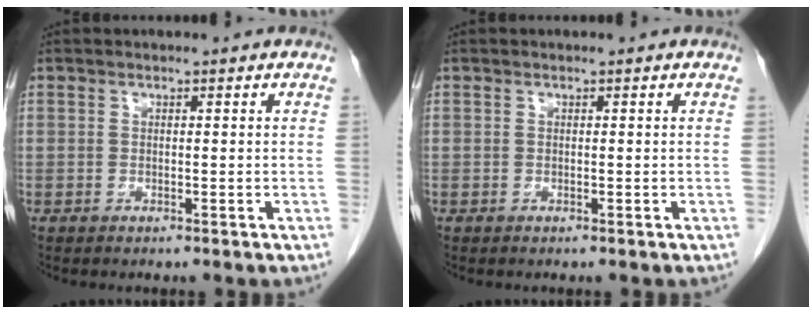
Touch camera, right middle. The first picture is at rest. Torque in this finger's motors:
{"motor_torque": [-0.17, -0.04, -0.03, -0.01]}